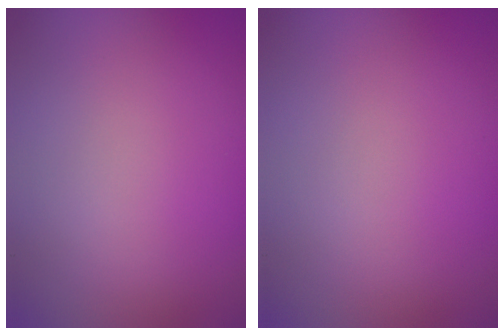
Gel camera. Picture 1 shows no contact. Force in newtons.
{"total": 0.0}